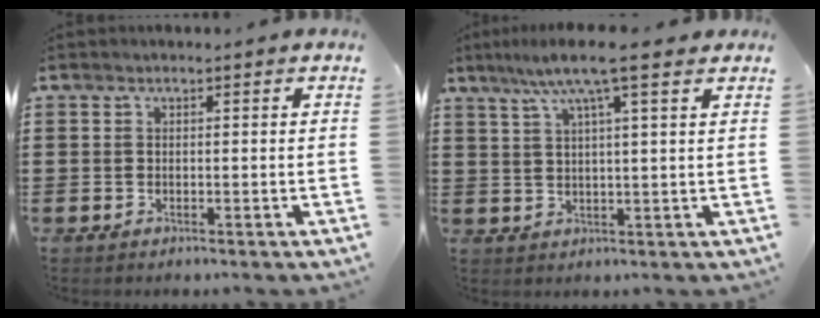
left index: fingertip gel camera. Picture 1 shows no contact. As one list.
[{"total": 7.8, "force": [5.1, 0.7, 5.9], "torque": [-0.127, -0.001, 0.088]}]